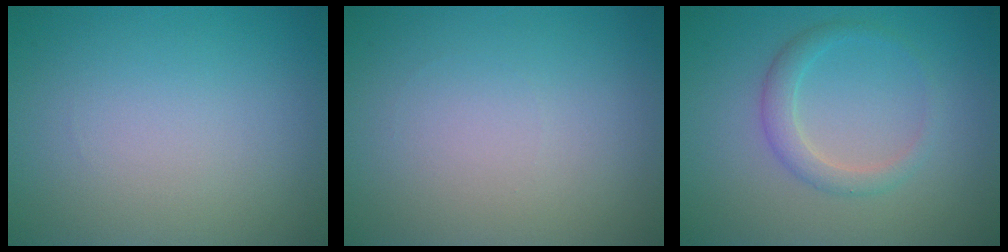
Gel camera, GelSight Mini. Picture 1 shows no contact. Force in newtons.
{"total": 0.0}
{"total": 2.2, "press": 2.2, "slide": 0.2}